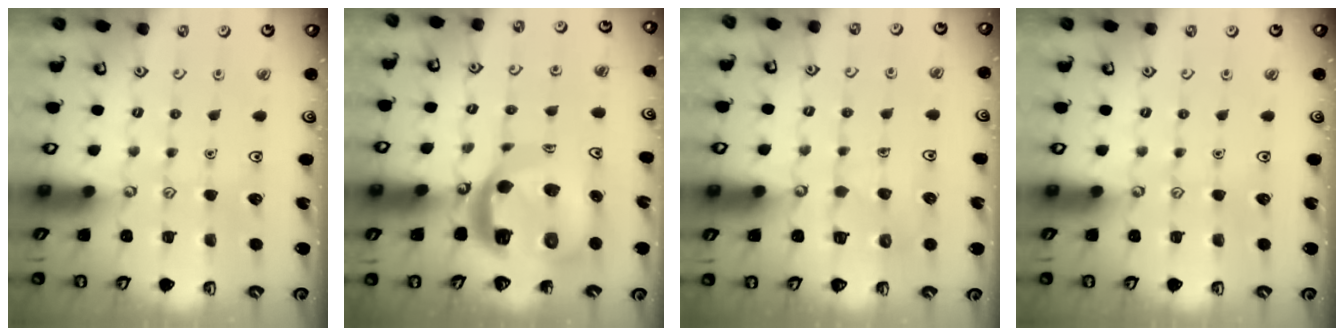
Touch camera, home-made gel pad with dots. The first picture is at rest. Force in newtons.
{"total": 14.8, "press": 14.6, "slide": 1.8}
{"total": 4.5, "press": 4.5, "slide": 0.5}
{"total": 0.0}